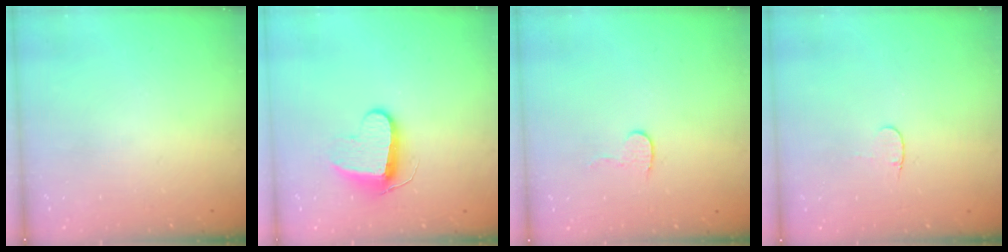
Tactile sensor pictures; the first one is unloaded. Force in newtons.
{"total": 9.5, "press": 9.5, "slide": 0.7}
{"total": 5.5, "press": 5.5, "slide": 0.4}
{"total": 3.3, "press": 3.3, "slide": 0.4}